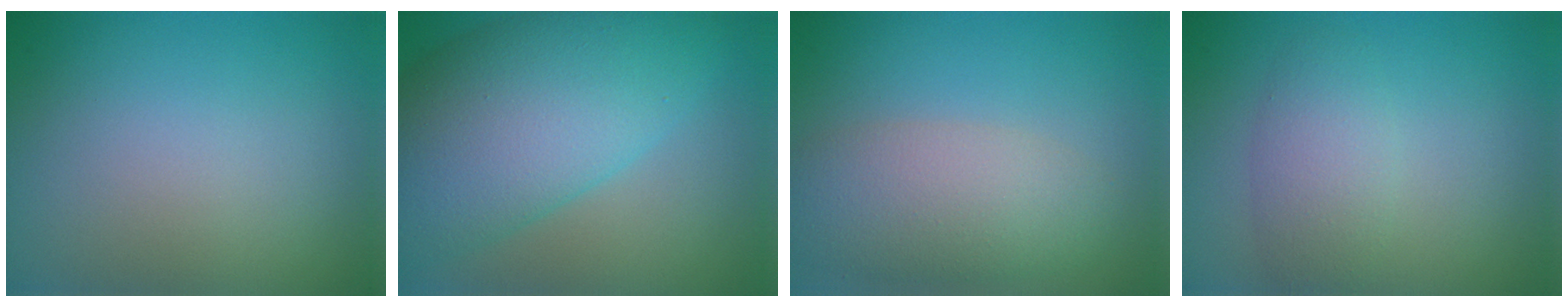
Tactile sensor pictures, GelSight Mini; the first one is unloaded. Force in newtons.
{"total": 11.9, "press": 11.9, "slide": 0.3}
{"total": 5.6, "press": 5.6, "slide": 0.3}
{"total": 2.9, "press": 2.9, "slide": 0.2}